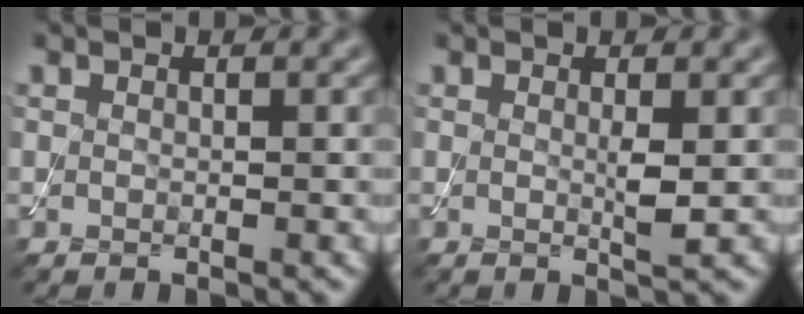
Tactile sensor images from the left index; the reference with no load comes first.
{"total": 1.5, "force": [0.1, 0.1, 1.5], "torque": [-0.027, -0.004, 0.000]}